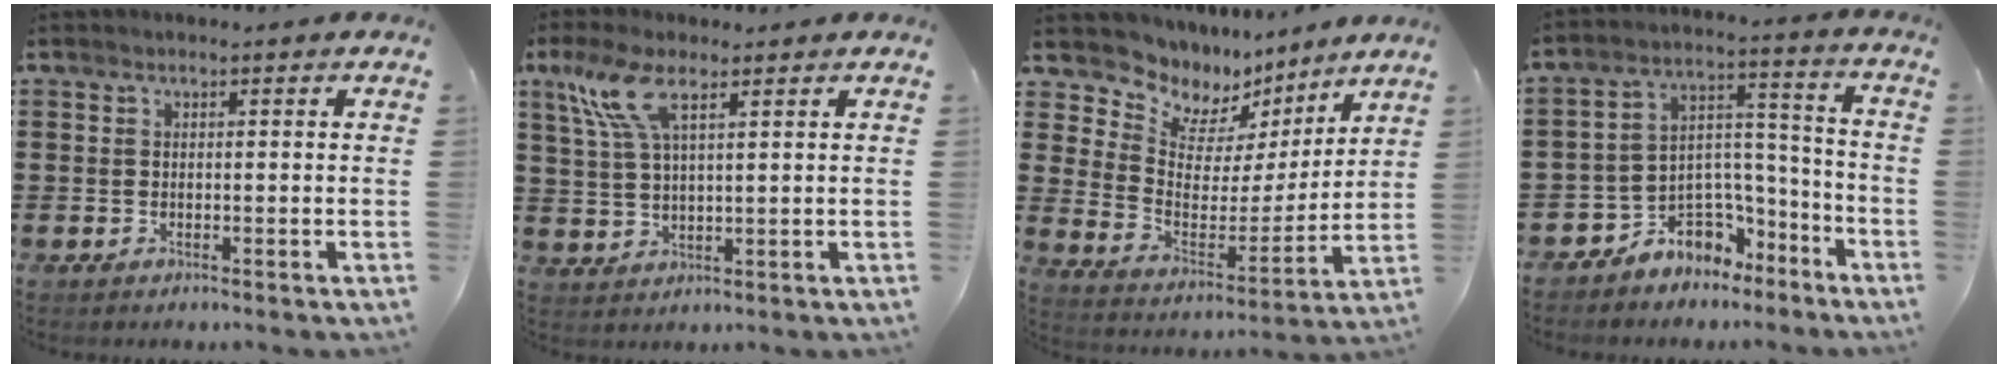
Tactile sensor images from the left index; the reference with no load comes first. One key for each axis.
{"total": 7.5, "fx": 4.3, "fy": 2.0, "fz": 5.9, "tx": -0.143, "ty": 0.004, "tz": 0.072}
{"total": 6.6, "fx": 5.3, "fy": 3.9, "fz": 0.6, "tx": -0.048, "ty": -0.050, "tz": 0.092}
{"total": 6.5, "fx": -5.2, "fy": 3.8, "fz": 0.7, "tx": -0.016, "ty": 0.016, "tz": -0.097}